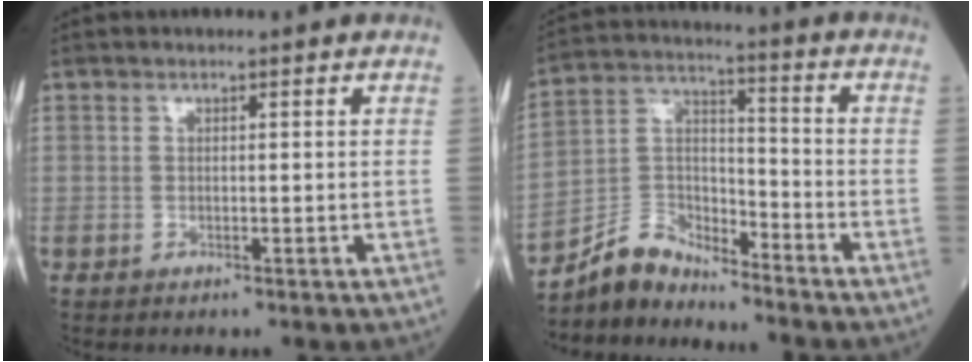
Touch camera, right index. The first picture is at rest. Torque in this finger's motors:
{"motor_torque": [0.58, -0.89, -0.15, -0.16]}